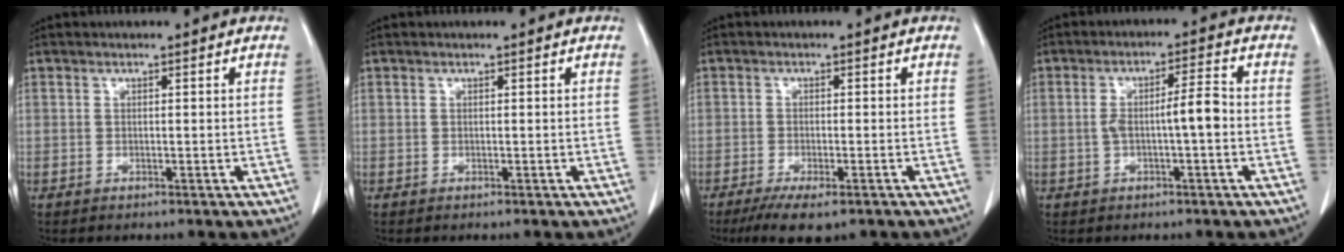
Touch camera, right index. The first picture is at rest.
{"total": 0.0}
{"total": 6.7, "force": [-4.7, 1.6, 4.5], "torque": [-0.068, -0.016, -0.070]}
{"total": 5.5, "force": [-0.8, 0.8, 5.4], "torque": [-0.097, 0.019, -0.009]}